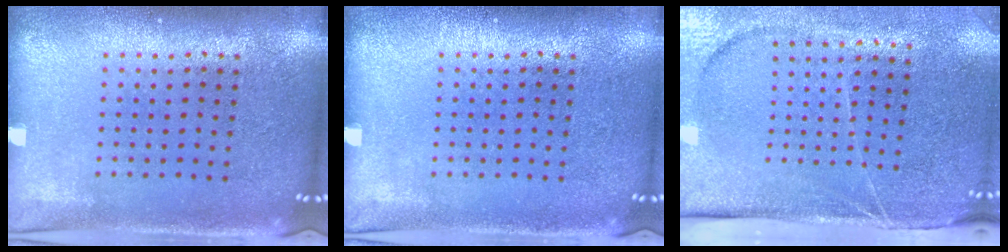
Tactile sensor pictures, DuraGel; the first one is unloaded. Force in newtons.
{"total": 0.0}
{"total": 4.2, "press": 3.4, "slide": 2.3}